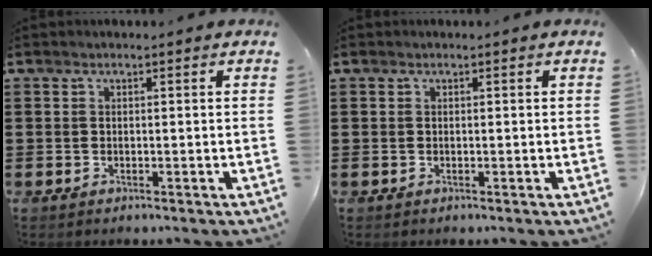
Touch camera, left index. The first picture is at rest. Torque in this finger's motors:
{"motor_torque": [0.71, -0.62, 0.14, 0.07]}